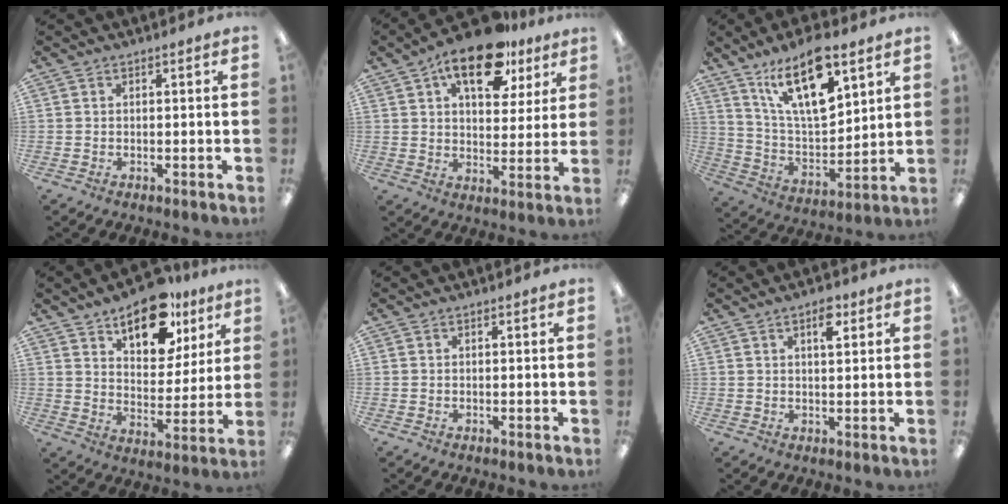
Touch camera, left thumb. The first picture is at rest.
{"total": 17.0, "force": [10.3, 8.1, 10.9], "torque": [-0.153, -0.046, 0.170]}
{"total": 19.8, "force": [12.0, 7.8, 13.6], "torque": [-0.240, -0.059, 0.200]}
{"total": 16.3, "force": [10.9, 8.2, 8.9], "torque": [-0.125, -0.051, 0.189]}
{"total": 0.0}
{"total": 4.9, "force": [2.8, 2.0, 3.5], "torque": [-0.043, -0.009, 0.041]}